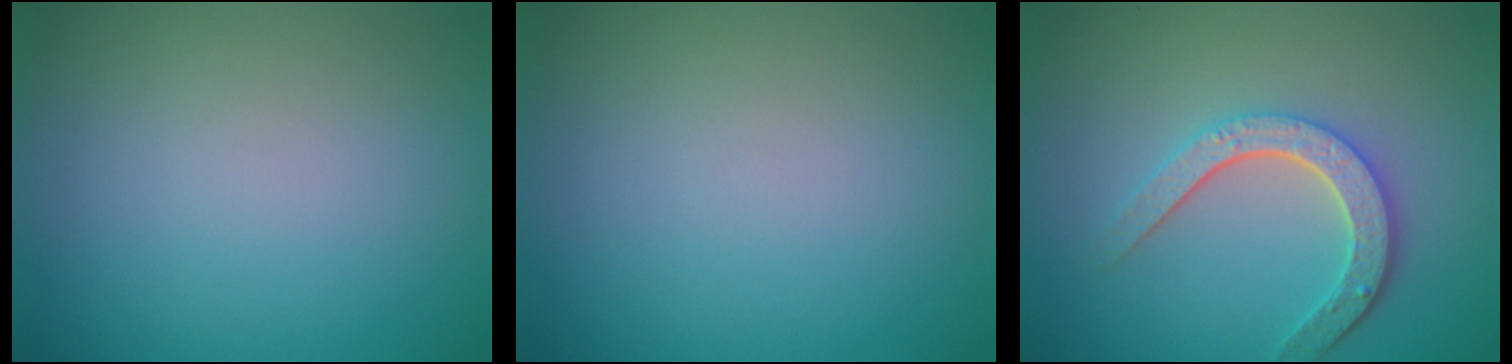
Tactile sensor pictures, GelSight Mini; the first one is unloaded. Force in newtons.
{"total": 0.0}
{"total": 4.3, "press": 3.3, "slide": 2.7}